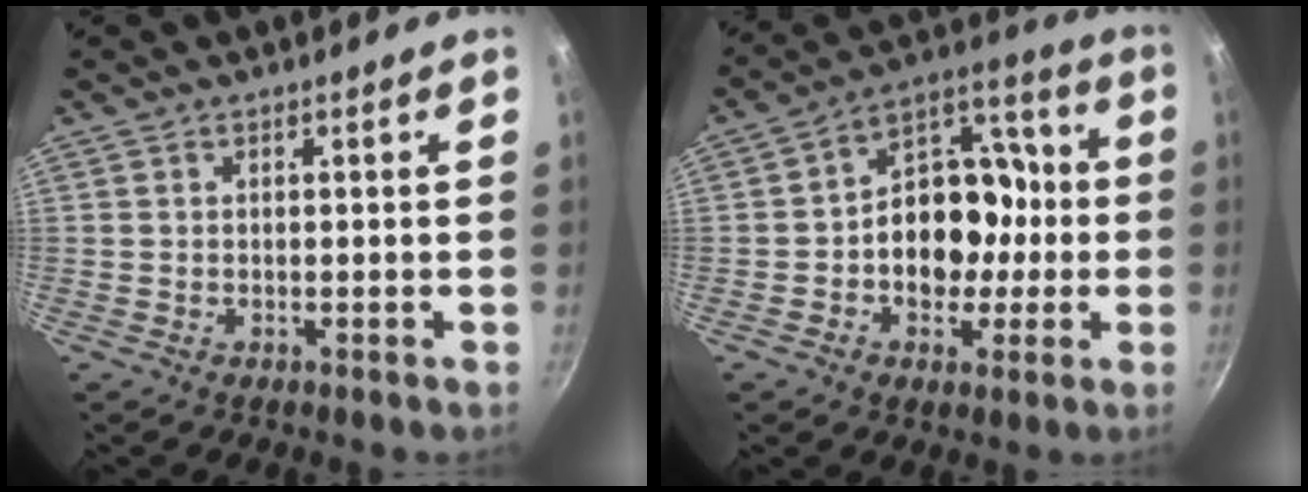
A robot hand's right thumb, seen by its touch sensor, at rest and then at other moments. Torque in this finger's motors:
{"motor_torque": [-0.02, 0.48, 0.22, 0.42, 0.07]}